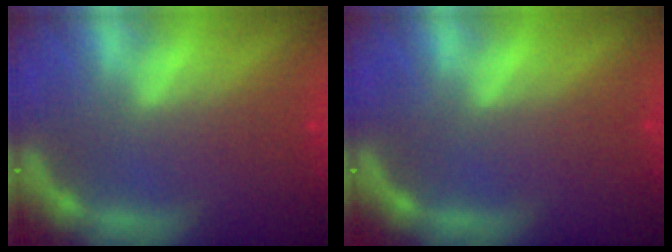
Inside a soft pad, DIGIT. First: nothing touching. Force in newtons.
{"total": 0.0}